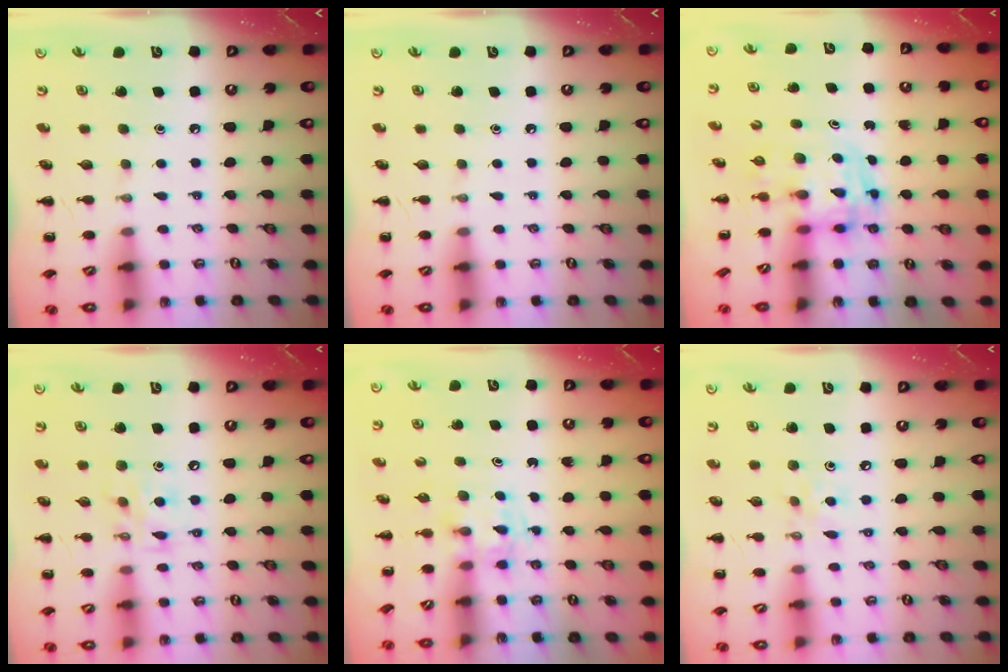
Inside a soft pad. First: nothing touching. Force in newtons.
{"total": 0.0}
{"total": 3.4, "press": 3.4, "slide": 0.6}
{"total": 9.8, "press": 9.7, "slide": 1.3}
{"total": 2.8, "press": 2.6, "slide": 1.1}
{"total": 3.4, "press": 3.2, "slide": 1.0}